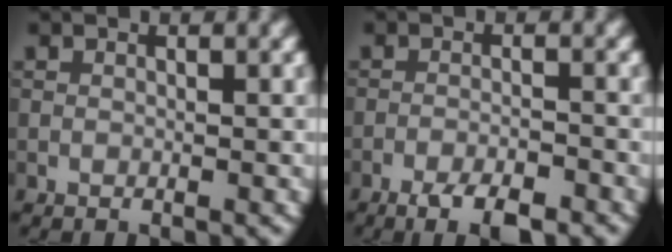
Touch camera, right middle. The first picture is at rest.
{"total": 3.9, "force": [-2.8, 0.9, 2.6], "torque": [-0.050, -0.003, -0.048]}